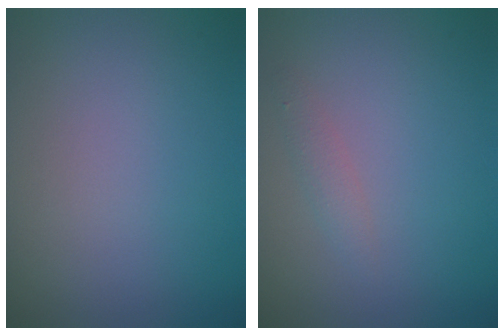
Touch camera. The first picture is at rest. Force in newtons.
{"total": 1.1, "press": 1.1, "slide": 0.0}